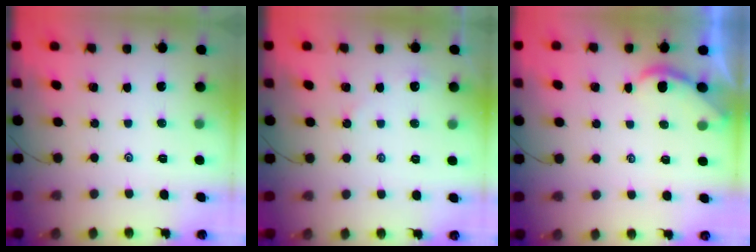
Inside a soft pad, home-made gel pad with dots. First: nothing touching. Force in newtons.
{"total": 2.3, "press": 2.3, "slide": 0.3}
{"total": 1.5, "press": 1.5, "slide": 0.2}